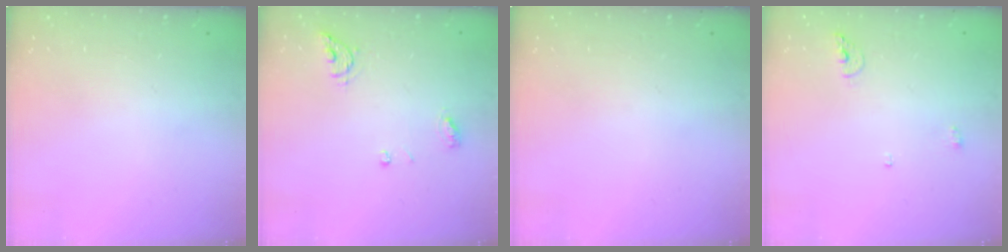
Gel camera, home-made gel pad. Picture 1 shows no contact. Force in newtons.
{"total": 6.2, "press": 6.2, "slide": 0.5}
{"total": 0.0}
{"total": 5.6, "press": 5.5, "slide": 0.9}